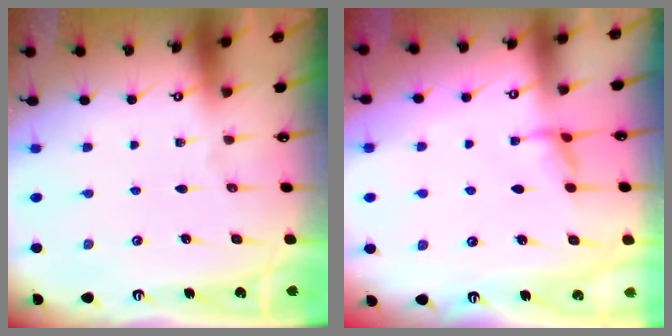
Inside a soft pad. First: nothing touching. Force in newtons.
{"total": 1.6, "press": 1.5, "slide": 0.6}